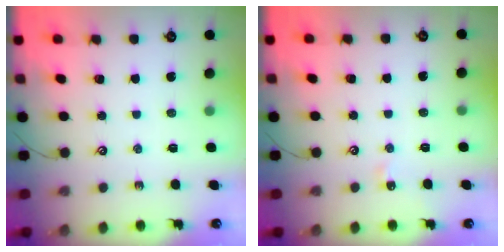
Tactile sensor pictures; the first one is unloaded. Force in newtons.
{"total": 4.0, "press": 3.9, "slide": 0.6}